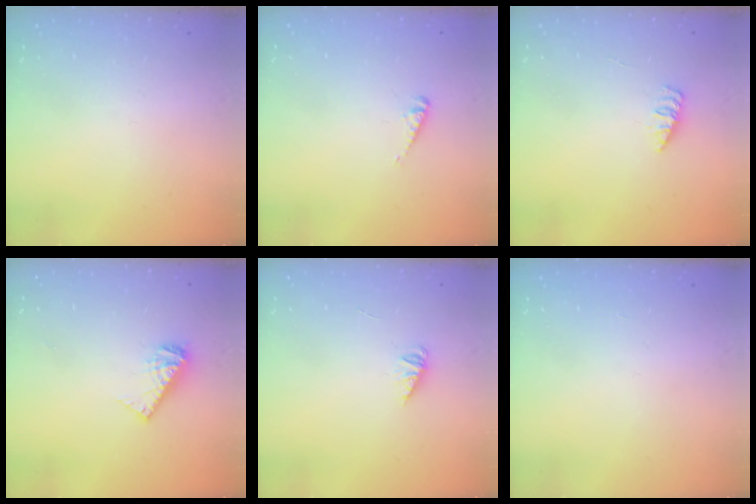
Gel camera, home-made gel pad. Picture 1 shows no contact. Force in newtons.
{"total": 3.1, "press": 3.1, "slide": 0.3}
{"total": 2.0, "press": 2.0, "slide": 0.4}
{"total": 7.8, "press": 7.7, "slide": 0.6}
{"total": 1.1, "press": 1.1, "slide": 0.2}
{"total": 0.0}